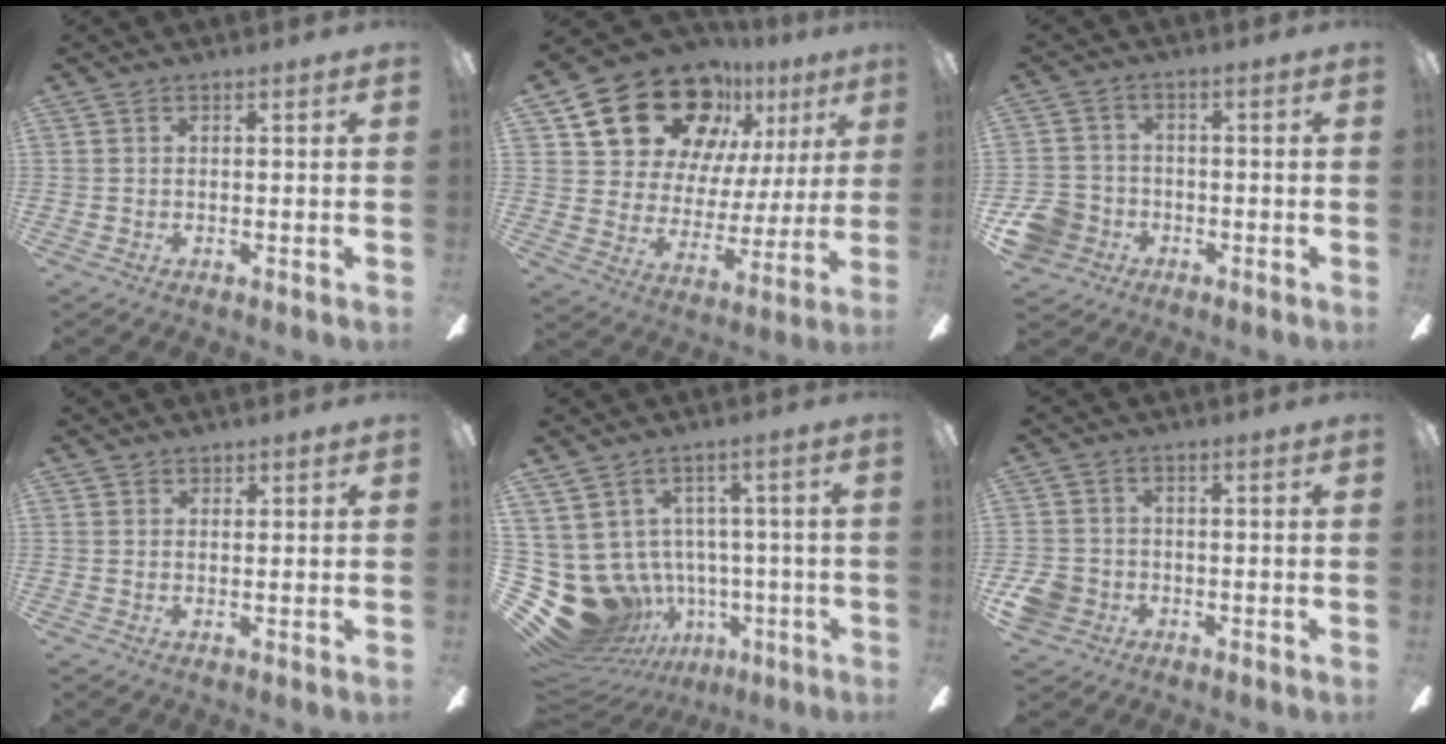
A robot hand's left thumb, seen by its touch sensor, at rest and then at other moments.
{"total": 21.3, "force": [13.8, 12.8, 9.9], "torque": [-0.167, -0.077, 0.257]}
{"total": 8.2, "force": [-3.6, 6.9, 2.6], "torque": [-0.066, 0.031, -0.067]}
{"total": 1.3, "force": [1.1, 0.7, 0.1], "torque": [0.007, -0.002, 0.019]}
{"total": 14.8, "force": [-3.4, 12.8, 6.8], "torque": [-0.178, 0.000, -0.024]}
{"total": 5.8, "force": [-2.1, 4.9, 2.2], "torque": [-0.056, 0.011, -0.043]}